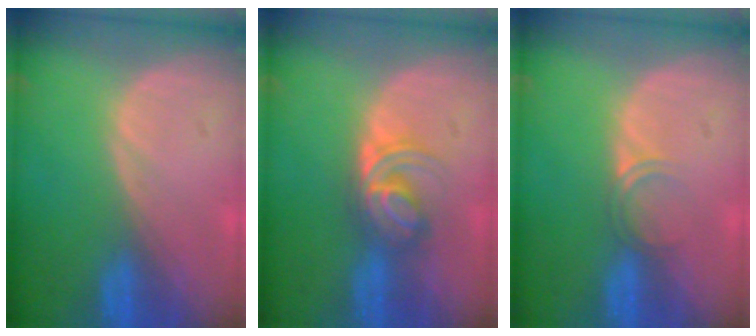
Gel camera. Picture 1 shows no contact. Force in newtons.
{"total": 5.9, "press": 5.2, "slide": 2.9}
{"total": 1.8, "press": 1.5, "slide": 1.1}